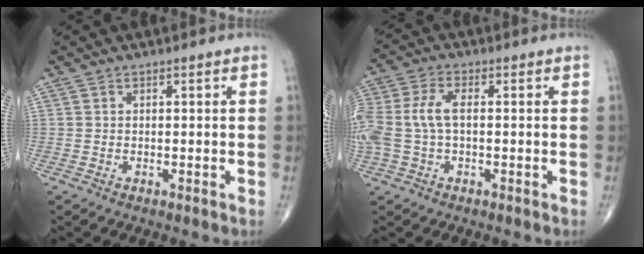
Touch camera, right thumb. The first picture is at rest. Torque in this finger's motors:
{"motor_torque": [0.39, 0.31, 0.93, 0.03, 0.12]}